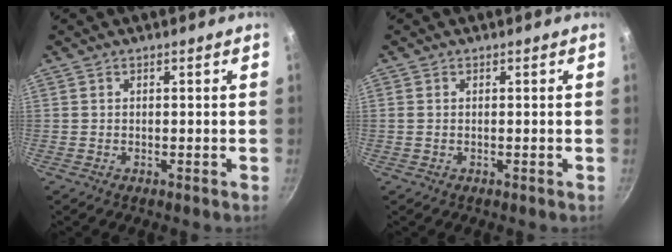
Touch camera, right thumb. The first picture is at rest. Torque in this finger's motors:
{"motor_torque": [0.01, -0.56, -0.15, 0.10, 0.02]}